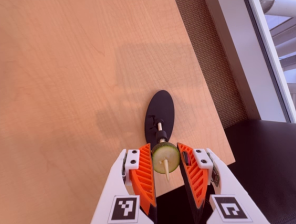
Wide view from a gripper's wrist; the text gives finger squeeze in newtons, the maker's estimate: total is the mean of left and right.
{"total": 6.1, "left": 6.0, "right": 6.3}